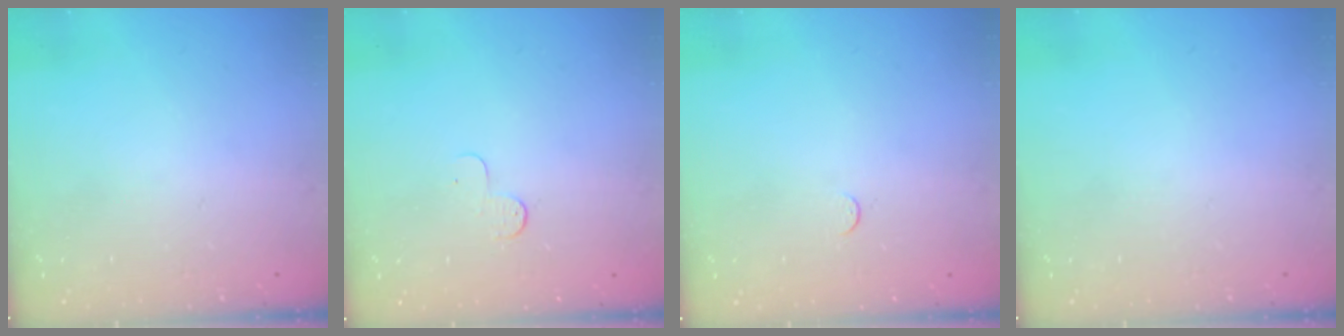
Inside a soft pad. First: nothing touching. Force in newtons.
{"total": 3.9, "press": 3.9, "slide": 0.4}
{"total": 2.4, "press": 2.4, "slide": 0.3}
{"total": 0.0}